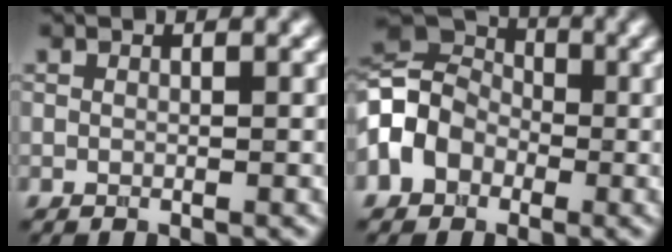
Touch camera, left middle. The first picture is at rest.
{"total": 6.6, "force": [-1.4, 5.2, 3.7], "torque": [-0.069, 0.012, -0.042]}